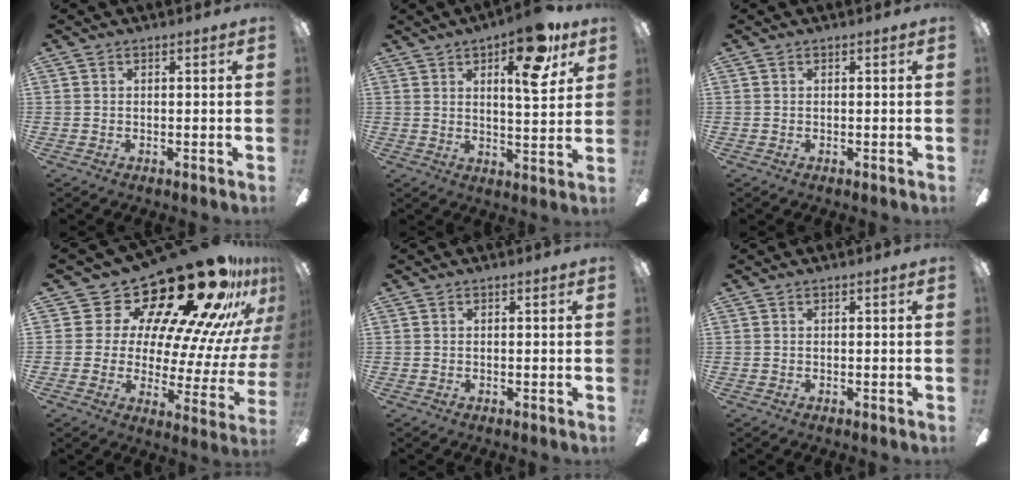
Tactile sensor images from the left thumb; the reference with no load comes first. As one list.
[{"total": 13.6, "force": [7.4, 4.8, 10.4], "torque": [-0.137, -0.029, 0.114]}, {"total": 0.0}, {"total": 27.1, "force": [19.4, 11.2, 15.3], "torque": [-0.238, -0.149, 0.341]}, {"total": 0.0}, {"total": 0.0}]